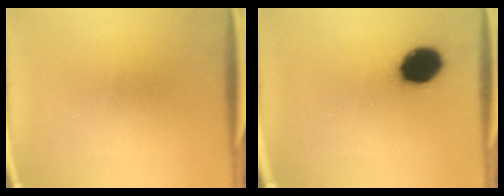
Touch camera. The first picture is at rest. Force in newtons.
{"total": 11.9}